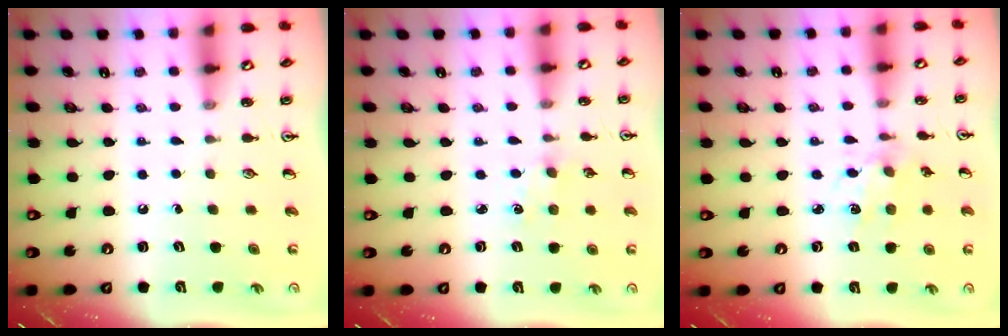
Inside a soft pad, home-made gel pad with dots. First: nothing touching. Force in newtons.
{"total": 1.1, "press": 1.0, "slide": 0.2}
{"total": 3.0, "press": 2.9, "slide": 0.6}